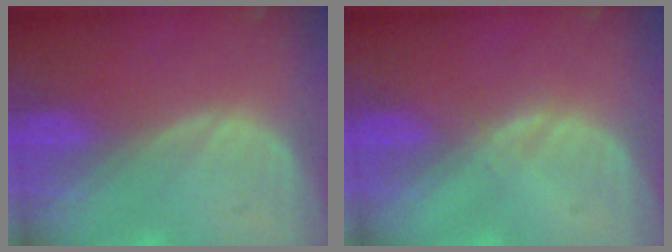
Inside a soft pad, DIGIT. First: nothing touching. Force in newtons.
{"total": 0.6, "press": 0.6, "slide": 0.1}